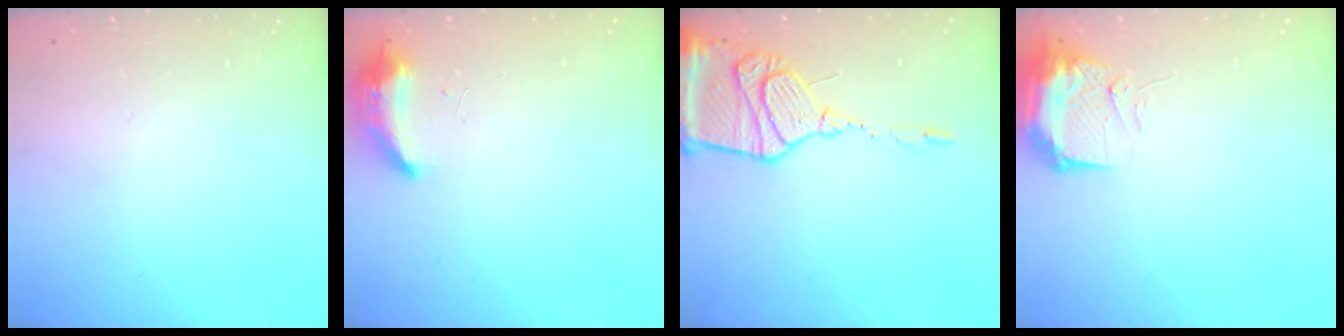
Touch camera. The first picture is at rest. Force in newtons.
{"total": 8.5, "press": 8.4, "slide": 1.6}
{"total": 17.8, "press": 17.7, "slide": 1.5}
{"total": 9.8, "press": 9.7, "slide": 1.2}